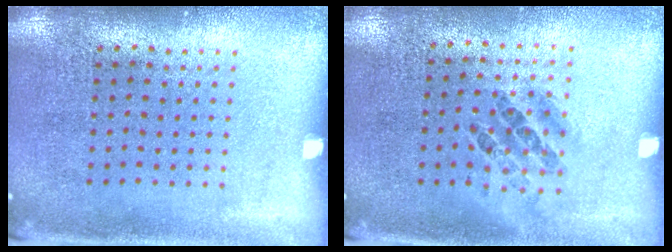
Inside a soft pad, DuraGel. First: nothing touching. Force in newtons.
{"total": 0.9, "press": 0.7, "slide": 0.6}